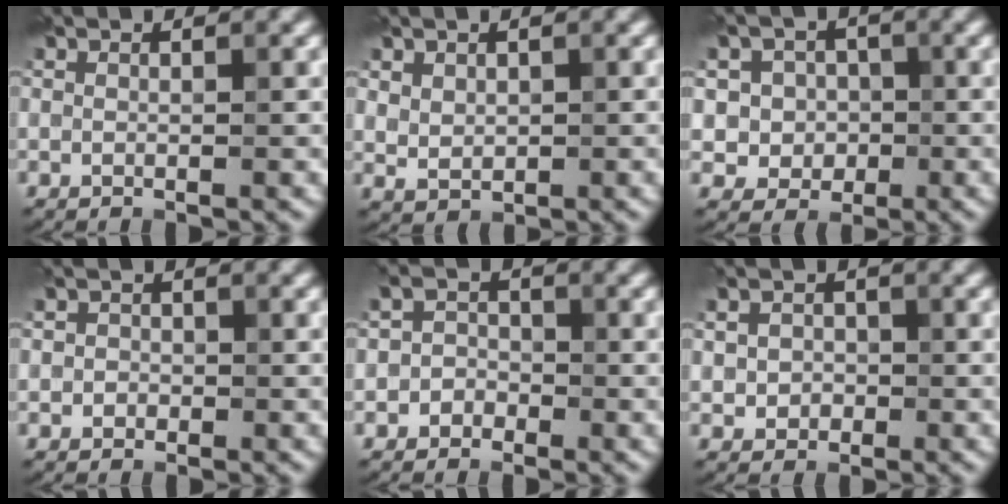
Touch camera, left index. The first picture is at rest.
{"total": 1.8, "force": [0.9, 1.3, 0.7], "torque": [-0.016, -0.004, 0.022]}
{"total": 4.3, "force": [0.0, 4.1, 1.3], "torque": [-0.002, 0.015, -0.012]}
{"total": 1.4, "force": [0.0, 1.3, 0.4], "torque": [0.005, -0.001, -0.014]}
{"total": 1.9, "force": [-0.8, 1.7, 0.5], "torque": [0.000, 0.006, -0.023]}
{"total": 2.7, "force": [0.0, 2.4, 1.2], "torque": [-0.009, 0.001, -0.005]}